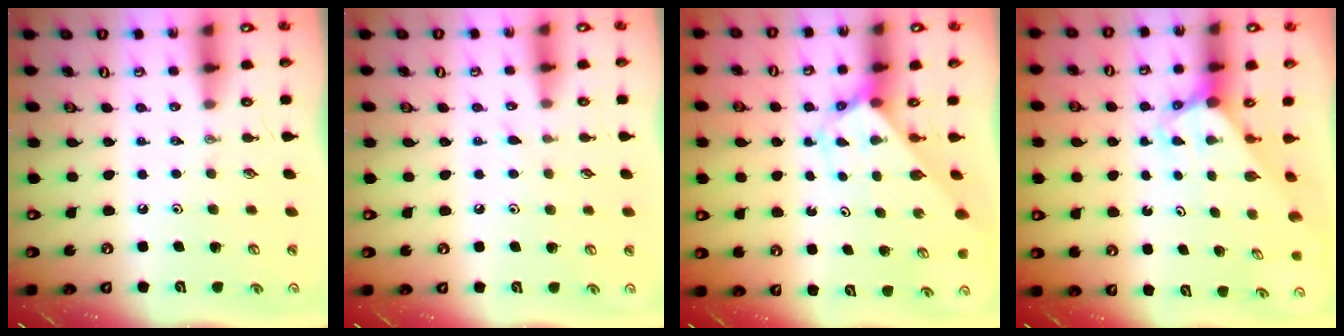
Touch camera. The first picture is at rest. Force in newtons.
{"total": 4.5, "press": 4.4, "slide": 0.7}
{"total": 2.7, "press": 2.7, "slide": 0.2}
{"total": 3.0, "press": 3.0, "slide": 0.2}